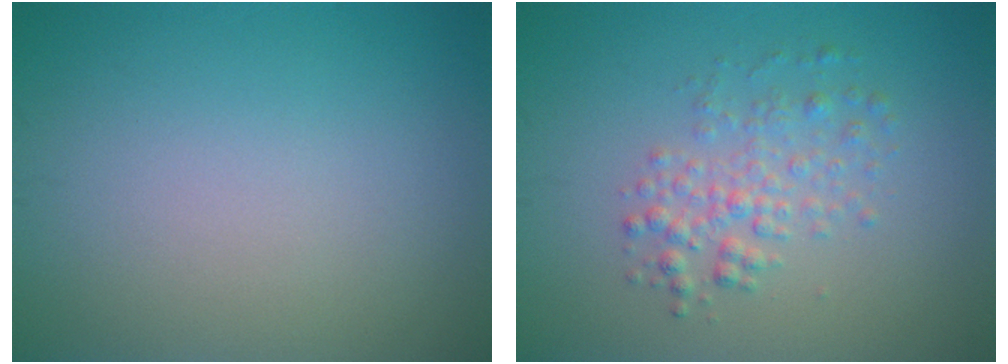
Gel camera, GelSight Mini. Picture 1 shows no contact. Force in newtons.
{"total": 2.7, "press": 2.7, "slide": 0.0}